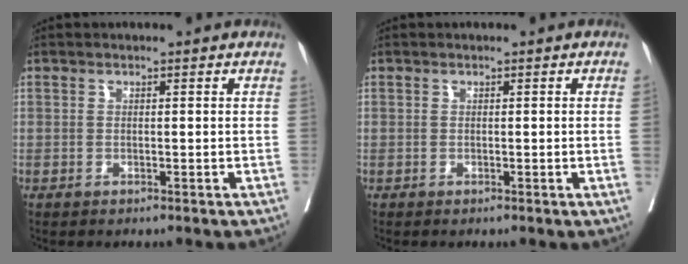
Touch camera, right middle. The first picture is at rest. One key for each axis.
{"total": 1.0, "fx": -0.1, "fy": -0.4, "fz": 0.9, "tx": -0.012, "ty": -0.001, "tz": 0.000}